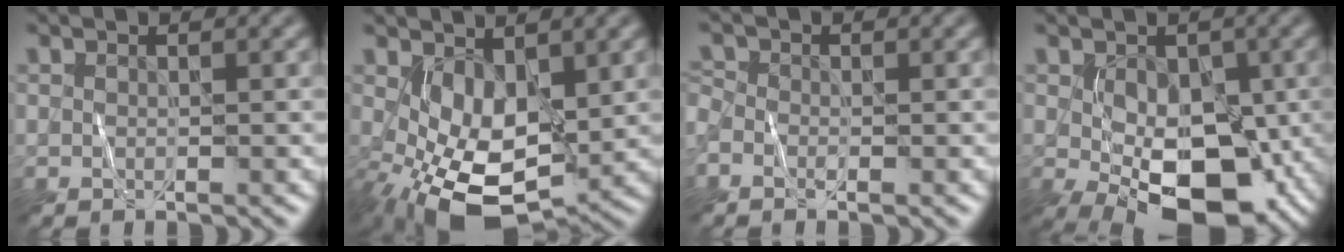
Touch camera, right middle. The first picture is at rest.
{"total": 6.9, "force": [-0.2, 3.9, 5.6], "torque": [-0.118, -0.019, 0.009]}
{"total": 1.7, "force": [-0.7, 1.2, 0.9], "torque": [-0.023, -0.001, -0.021]}
{"total": 9.4, "force": [-2.3, 5.5, 7.3], "torque": [-0.109, -0.013, -0.038]}